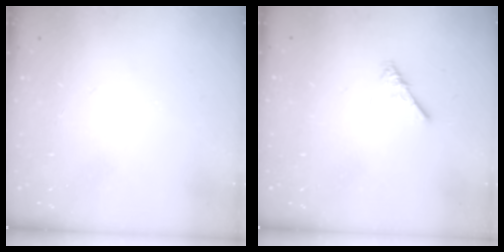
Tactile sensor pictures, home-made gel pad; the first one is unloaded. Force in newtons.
{"total": 0.9, "press": 0.9, "slide": 0.3}